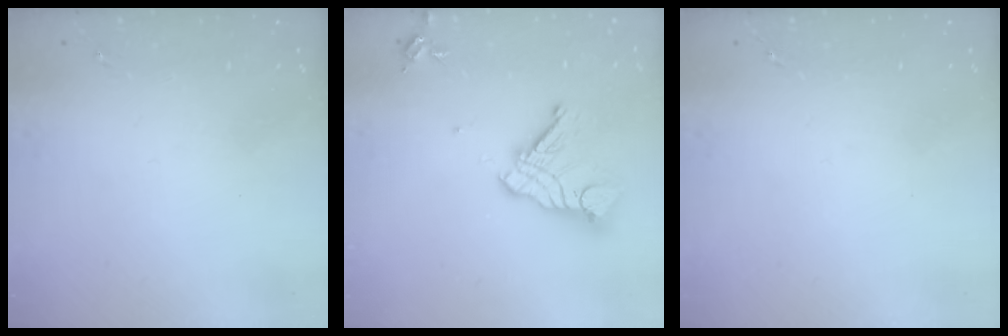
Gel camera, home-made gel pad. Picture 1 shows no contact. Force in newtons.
{"total": 14.6, "press": 14.6, "slide": 1.5}
{"total": 0.0}